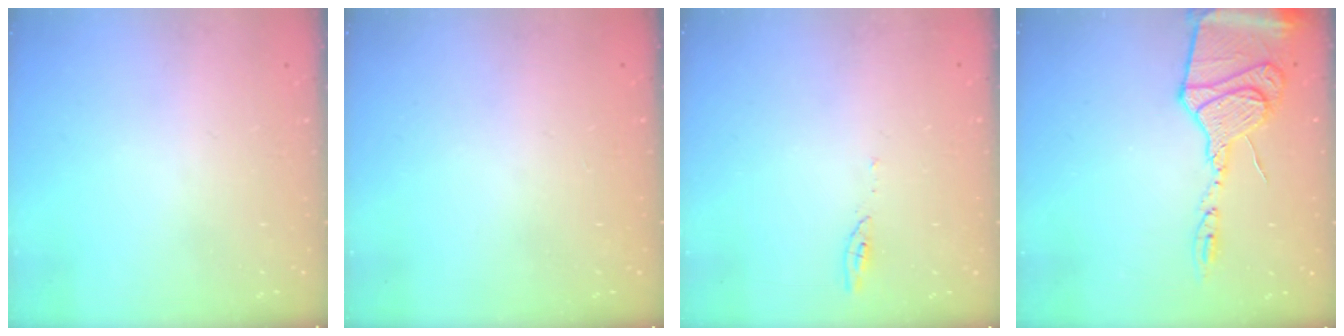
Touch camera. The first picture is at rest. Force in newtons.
{"total": 0.0}
{"total": 2.9, "press": 2.9, "slide": 0.4}
{"total": 15.2, "press": 15.2, "slide": 1.4}